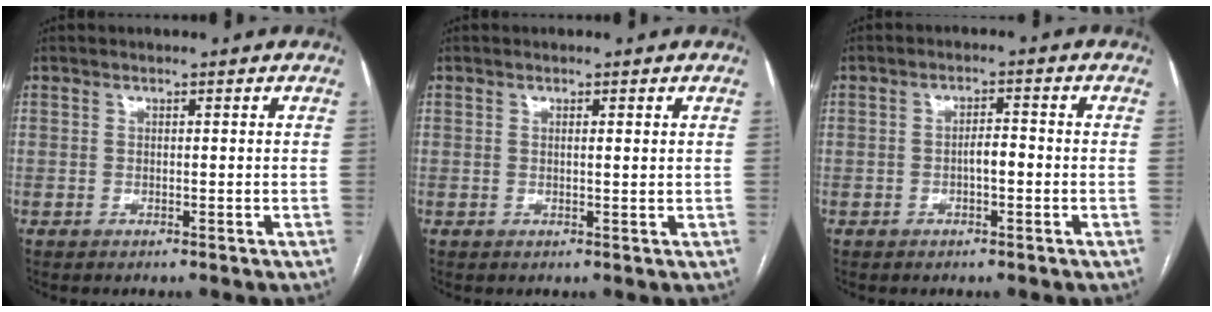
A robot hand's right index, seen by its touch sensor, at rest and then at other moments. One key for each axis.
{"total": 0.9, "fx": 0.4, "fy": 0.1, "fz": 0.8, "tx": -0.016, "ty": 0.000, "tz": 0.006}
{"total": 2.5, "fx": -0.7, "fy": 0.8, "fz": 2.3, "tx": -0.036, "ty": 0.005, "tz": -0.012}